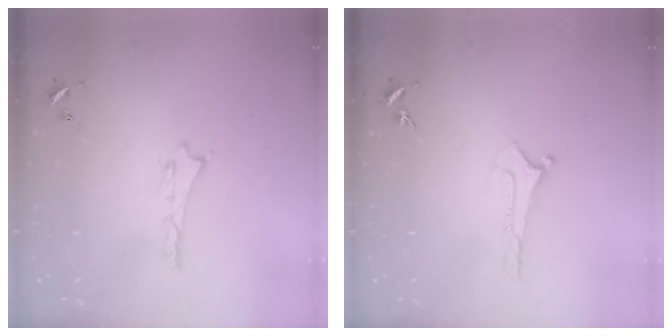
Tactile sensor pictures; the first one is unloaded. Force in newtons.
{"total": 0.0}